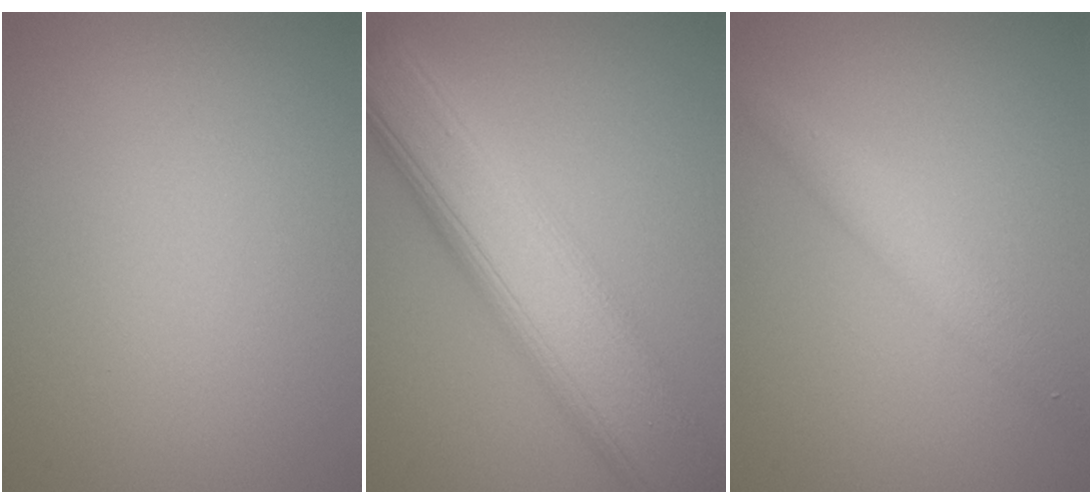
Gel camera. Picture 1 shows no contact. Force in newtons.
{"total": 10.0, "press": 10.0, "slide": 0.2}
{"total": 2.4, "press": 2.4, "slide": 0.1}